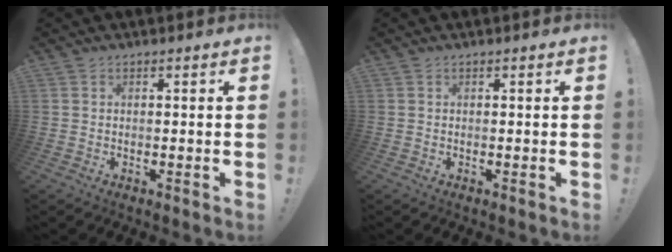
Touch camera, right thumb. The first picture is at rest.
{"total": 0.0}